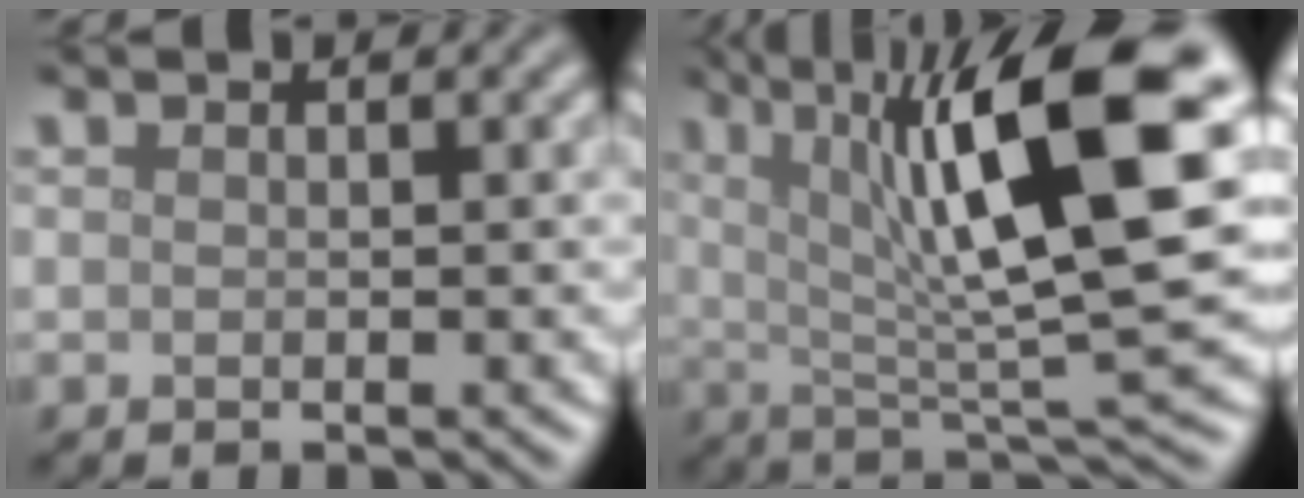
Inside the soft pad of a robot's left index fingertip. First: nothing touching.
{"total": 13.9, "force": [3.8, 3.2, 12.9], "torque": [-0.201, 0.010, 0.061]}